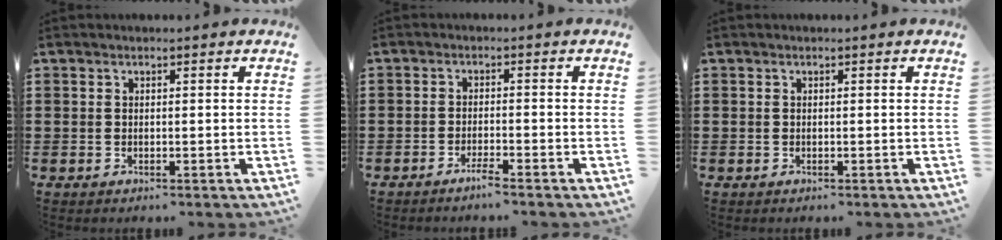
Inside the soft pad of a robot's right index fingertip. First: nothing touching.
{"total": 2.1, "force": [-1.8, -0.2, 1.0], "torque": [-0.018, -0.003, -0.032]}
{"total": 0.0}